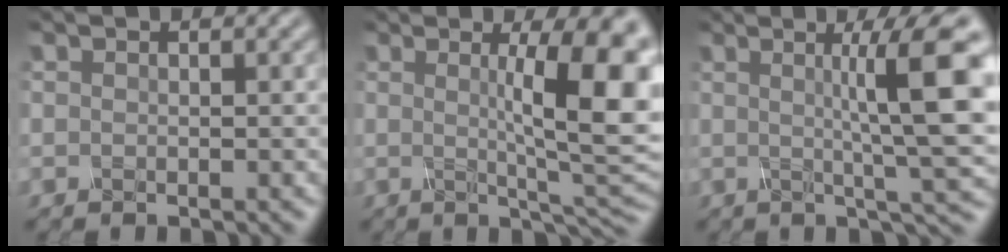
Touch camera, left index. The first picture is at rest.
{"total": 10.7, "force": [1.6, 2.5, 10.3], "torque": [-0.121, 0.002, 0.025]}
{"total": 9.2, "force": [1.3, 1.4, 9.0], "torque": [-0.111, 0.012, 0.020]}